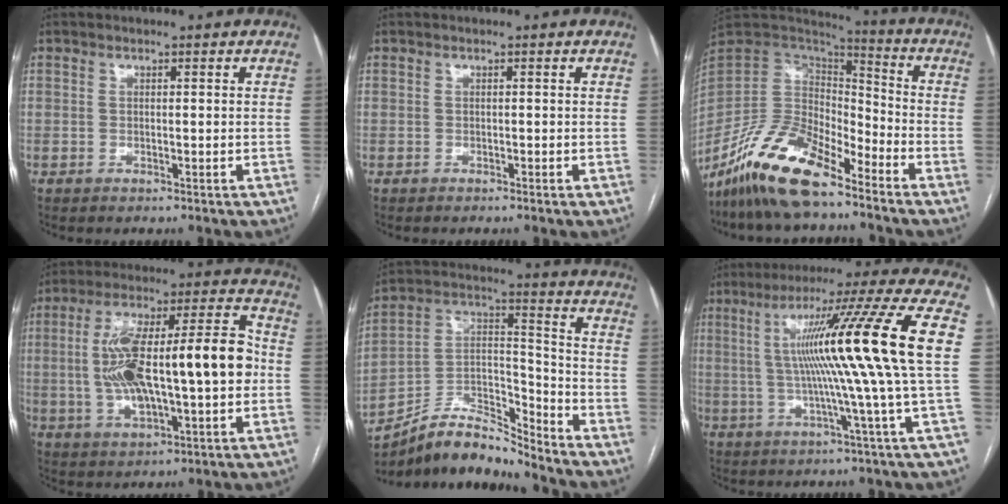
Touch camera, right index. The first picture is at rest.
{"total": 0.0}
{"total": 14.8, "force": [-11.0, 4.4, 8.9], "torque": [-0.172, 0.010, -0.207]}
{"total": 20.3, "force": [-0.5, 5.2, 19.6], "torque": [-0.346, 0.038, -0.003]}
{"total": 12.8, "force": [-12.2, 2.2, 3.5], "torque": [-0.052, 0.046, -0.225]}
{"total": 18.8, "force": [1.9, -3.0, 18.5], "torque": [-0.280, 0.012, 0.015]}